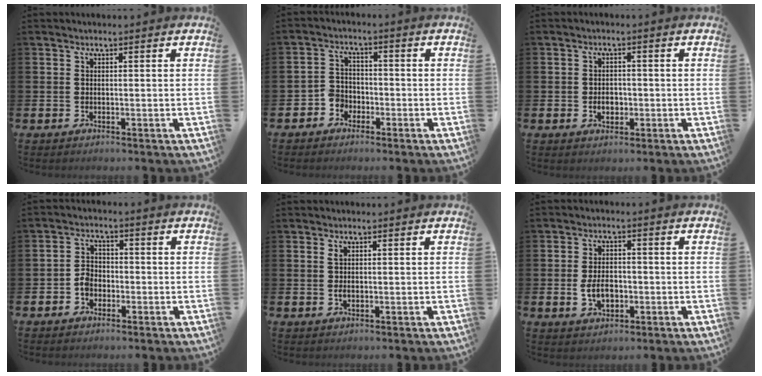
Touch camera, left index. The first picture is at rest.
{"total": 2.9, "force": [-1.9, 2.2, 0.3], "torque": [-0.018, -0.001, -0.043]}
{"total": 2.5, "force": [-0.6, 1.9, 1.5], "torque": [-0.015, -0.002, -0.017]}
{"total": 2.8, "force": [-1.4, 2.1, 1.1], "torque": [-0.018, 0.005, -0.031]}
{"total": 1.3, "force": [0.5, 0.5, 1.0], "torque": [-0.016, 0.001, 0.008]}
{"total": 4.1, "force": [-0.8, 2.7, 3.0], "torque": [-0.049, 0.003, -0.016]}